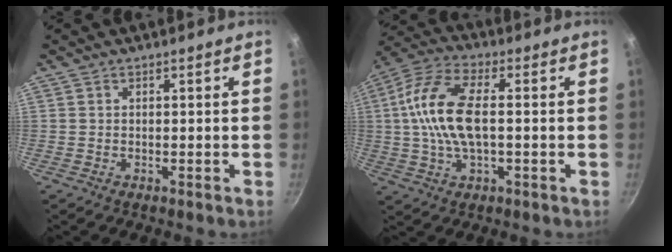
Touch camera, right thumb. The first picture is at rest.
{"total": 13.9, "force": [0.3, 6.4, 12.4], "torque": [-0.245, 0.026, -0.008]}